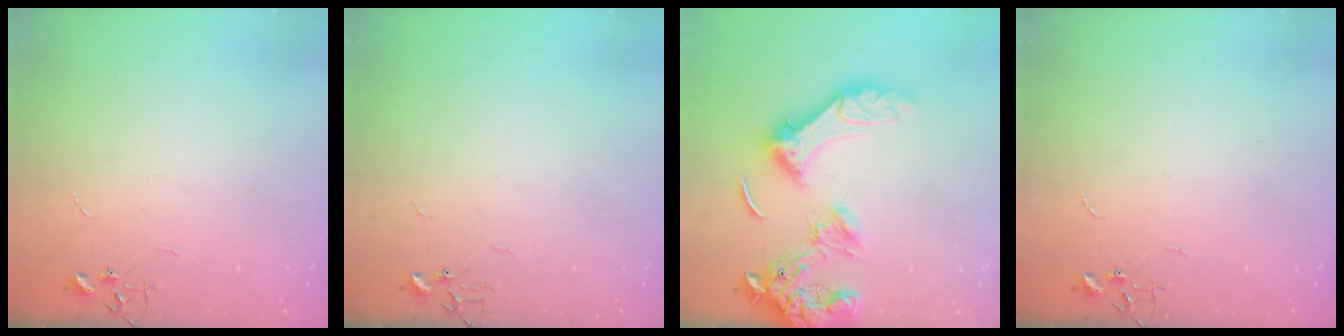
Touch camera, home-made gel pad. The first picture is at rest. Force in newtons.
{"total": 0.0}
{"total": 17.5, "press": 17.4, "slide": 2.4}
{"total": 0.0}